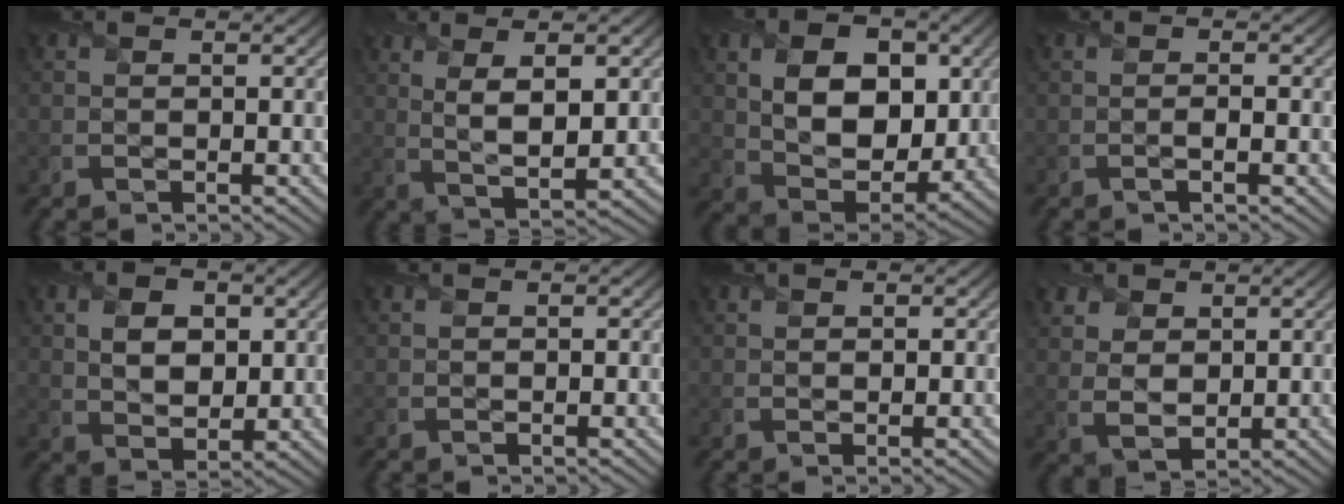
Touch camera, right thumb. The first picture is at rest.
{"total": 6.5, "force": [1.8, 1.9, 5.9], "torque": [-0.123, -0.001, 0.036]}
{"total": 11.0, "force": [2.3, 7.5, 7.8], "torque": [-0.164, -0.006, 0.036]}
{"total": 1.1, "force": [-0.3, -0.1, 1.0], "torque": [-0.020, 0.002, -0.006]}
{"total": 5.9, "force": [1.9, 3.9, 4.0], "torque": [-0.085, 0.003, 0.030]}
{"total": 0.0}
{"total": 1.2, "force": [0.5, 0.0, 1.2], "torque": [-0.024, 0.004, 0.009]}
{"total": 5.1, "force": [2.6, 3.3, 2.9], "torque": [-0.084, 0.005, 0.053]}